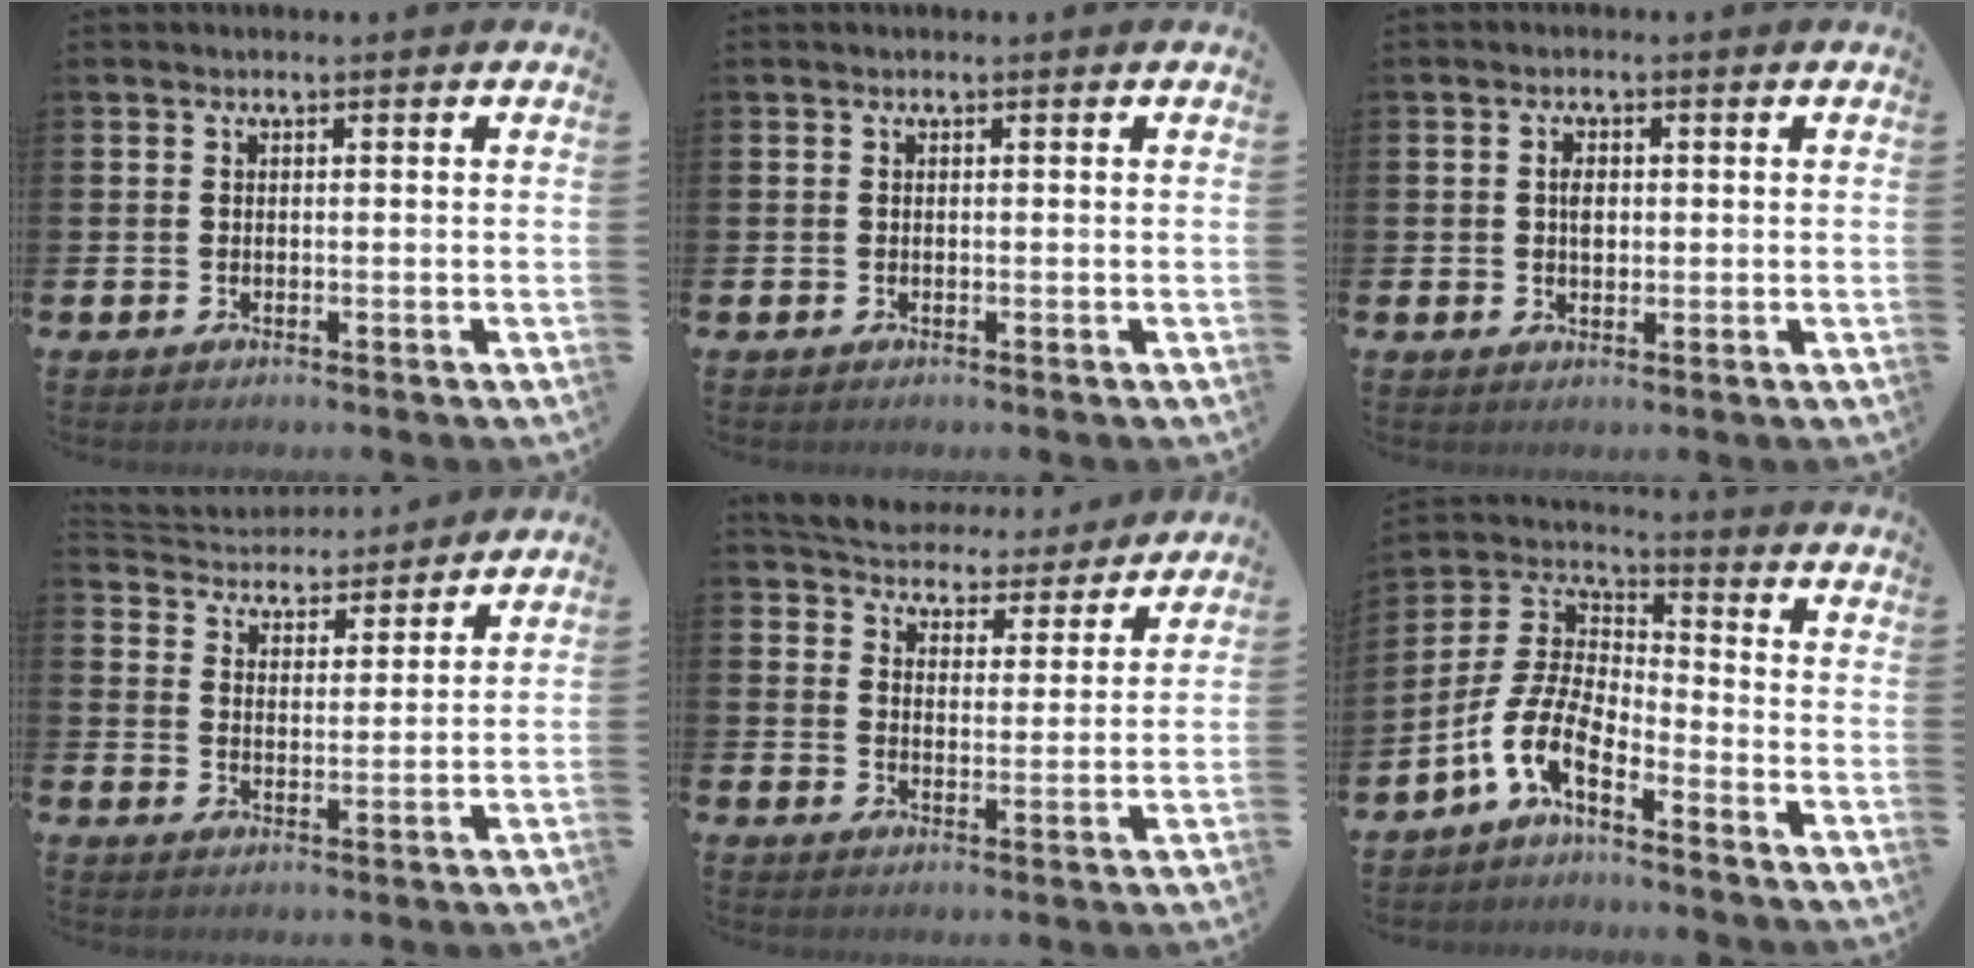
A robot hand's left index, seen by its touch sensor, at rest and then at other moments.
{"total": 0.0}
{"total": 1.3, "force": [0.7, 0.9, 0.7], "torque": [0.002, -0.002, 0.008]}
{"total": 4.5, "force": [4.3, 1.1, -0.4], "torque": [-0.022, -0.037, 0.073]}
{"total": 5.7, "force": [5.5, 1.3, 0.2], "torque": [-0.033, -0.047, 0.095]}
{"total": 8.3, "force": [-5.4, 2.8, 5.6], "torque": [-0.154, -0.015, -0.117]}